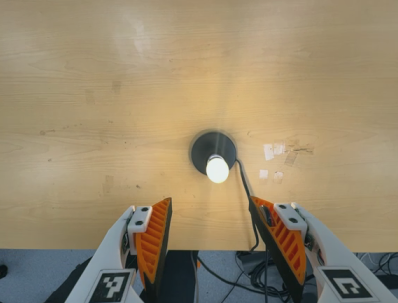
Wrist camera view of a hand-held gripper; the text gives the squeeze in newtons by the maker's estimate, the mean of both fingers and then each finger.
{"total": 0.0}